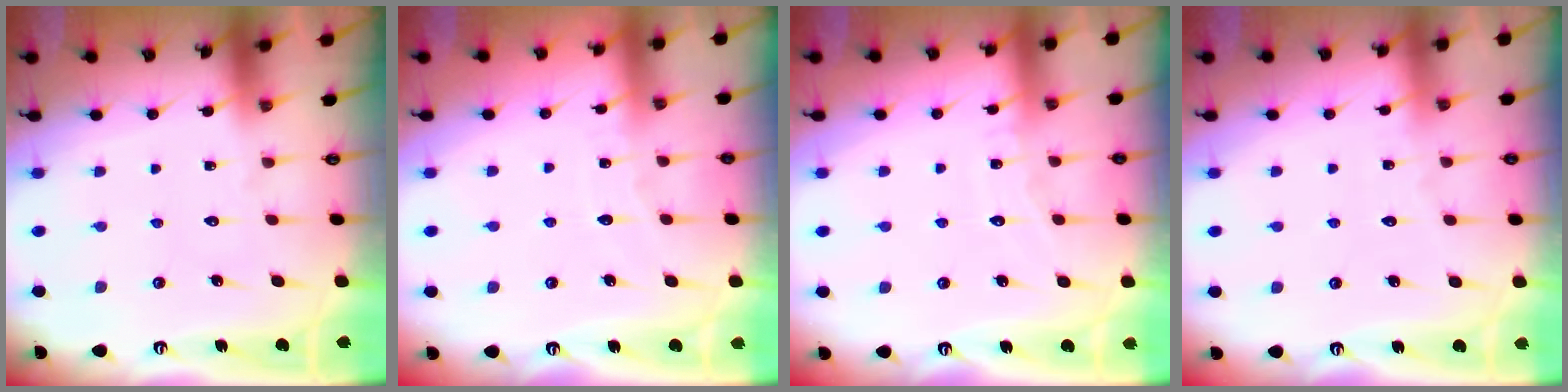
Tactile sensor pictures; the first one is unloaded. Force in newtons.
{"total": 2.9, "press": 2.9, "slide": 0.3}
{"total": 5.5, "press": 5.5, "slide": 0.6}
{"total": 2.8, "press": 2.8, "slide": 0.3}